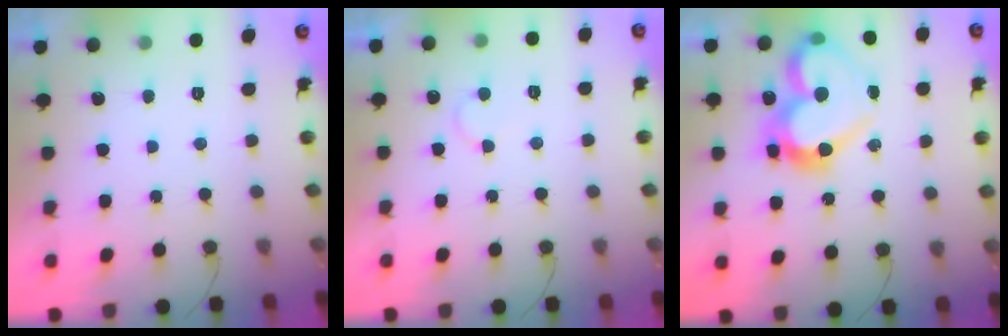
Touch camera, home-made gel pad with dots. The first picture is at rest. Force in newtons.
{"total": 5.0, "press": 5.0, "slide": 0.5}
{"total": 19.3, "press": 19.1, "slide": 2.5}